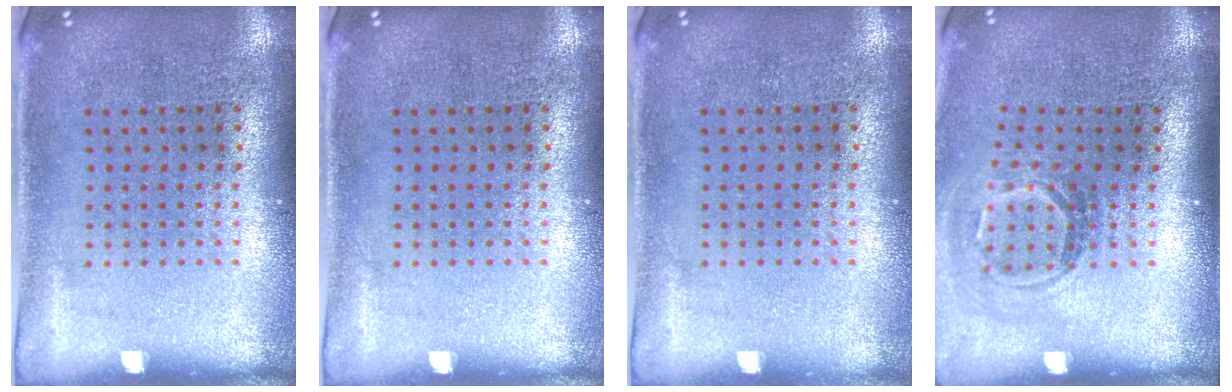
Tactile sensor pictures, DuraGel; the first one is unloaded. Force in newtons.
{"total": 0.0}
{"total": 0.0}
{"total": 1.7, "press": 1.2, "slide": 1.3}